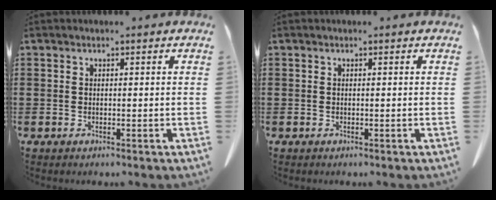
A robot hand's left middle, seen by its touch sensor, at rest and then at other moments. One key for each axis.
{"total": 0.0}